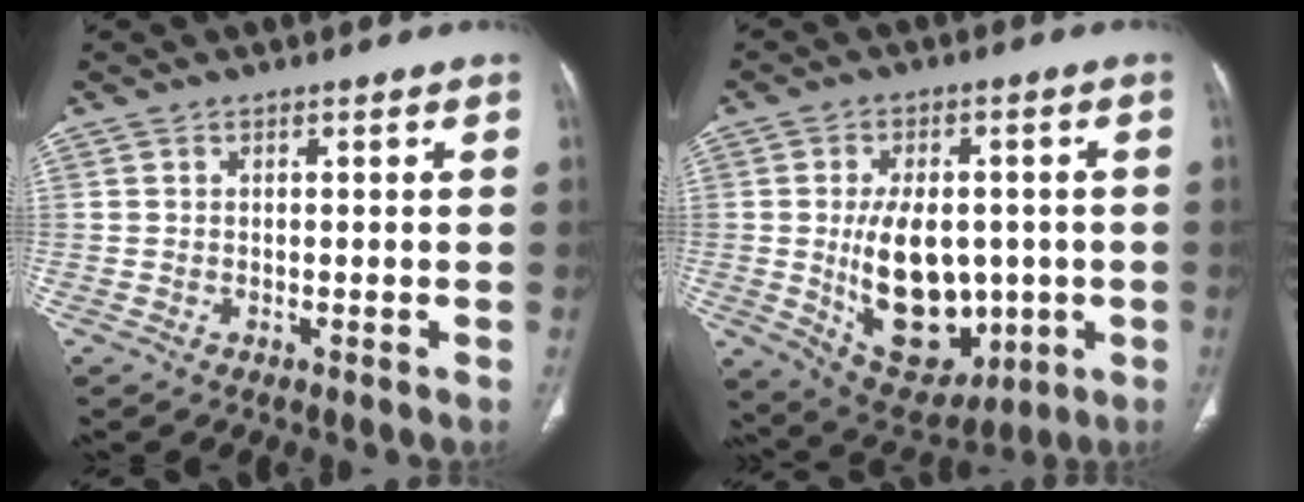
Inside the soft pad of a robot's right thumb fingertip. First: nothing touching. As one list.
[{"total": 17.5, "force": [-1.6, 11.0, 13.5], "torque": [-0.179, -0.004, 0.006]}]